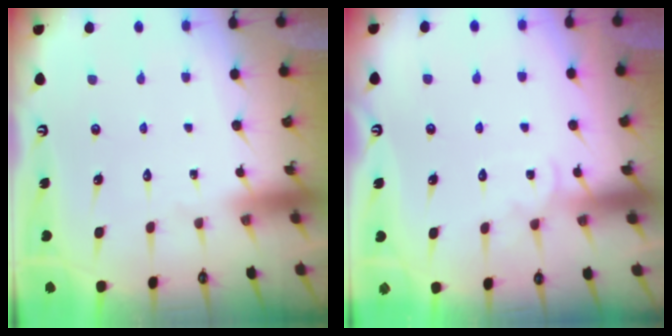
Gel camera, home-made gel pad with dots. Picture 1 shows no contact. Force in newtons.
{"total": 4.5, "press": 4.5, "slide": 0.5}